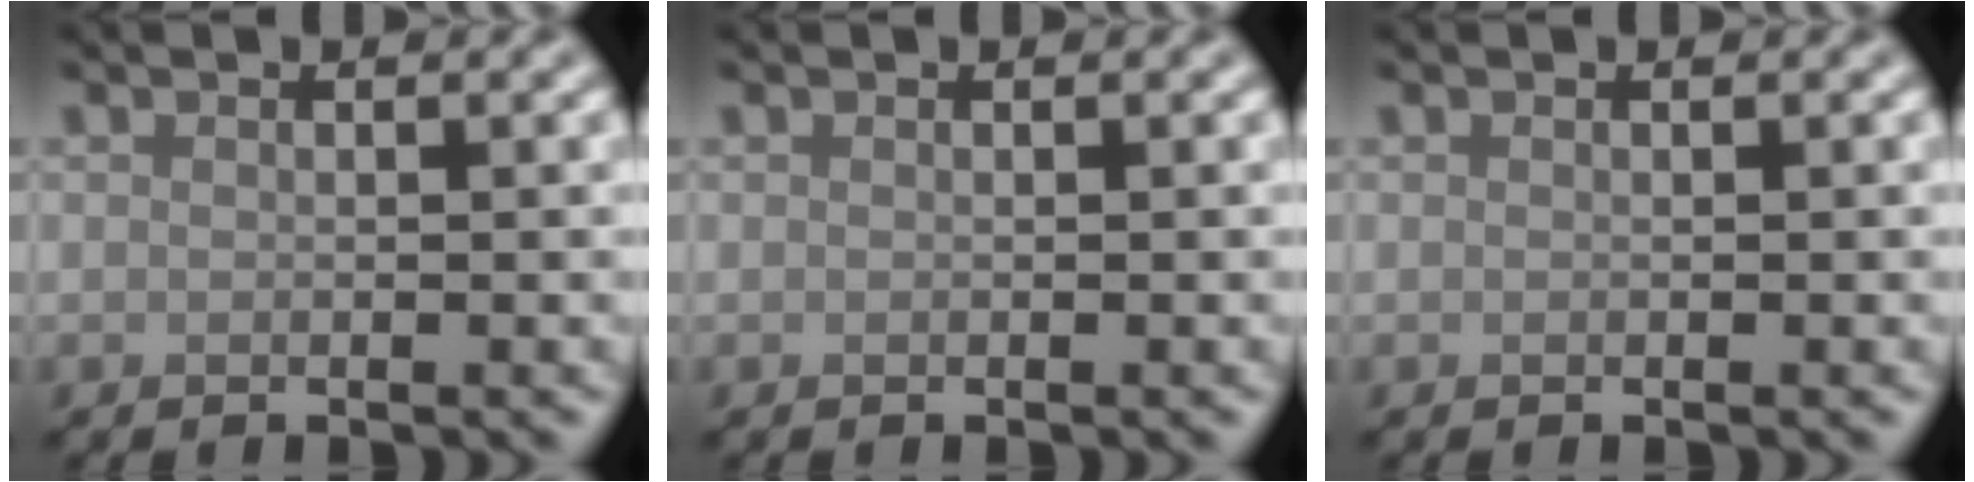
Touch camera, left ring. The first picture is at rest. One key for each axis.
{"total": 0.0}
{"total": 0.0}